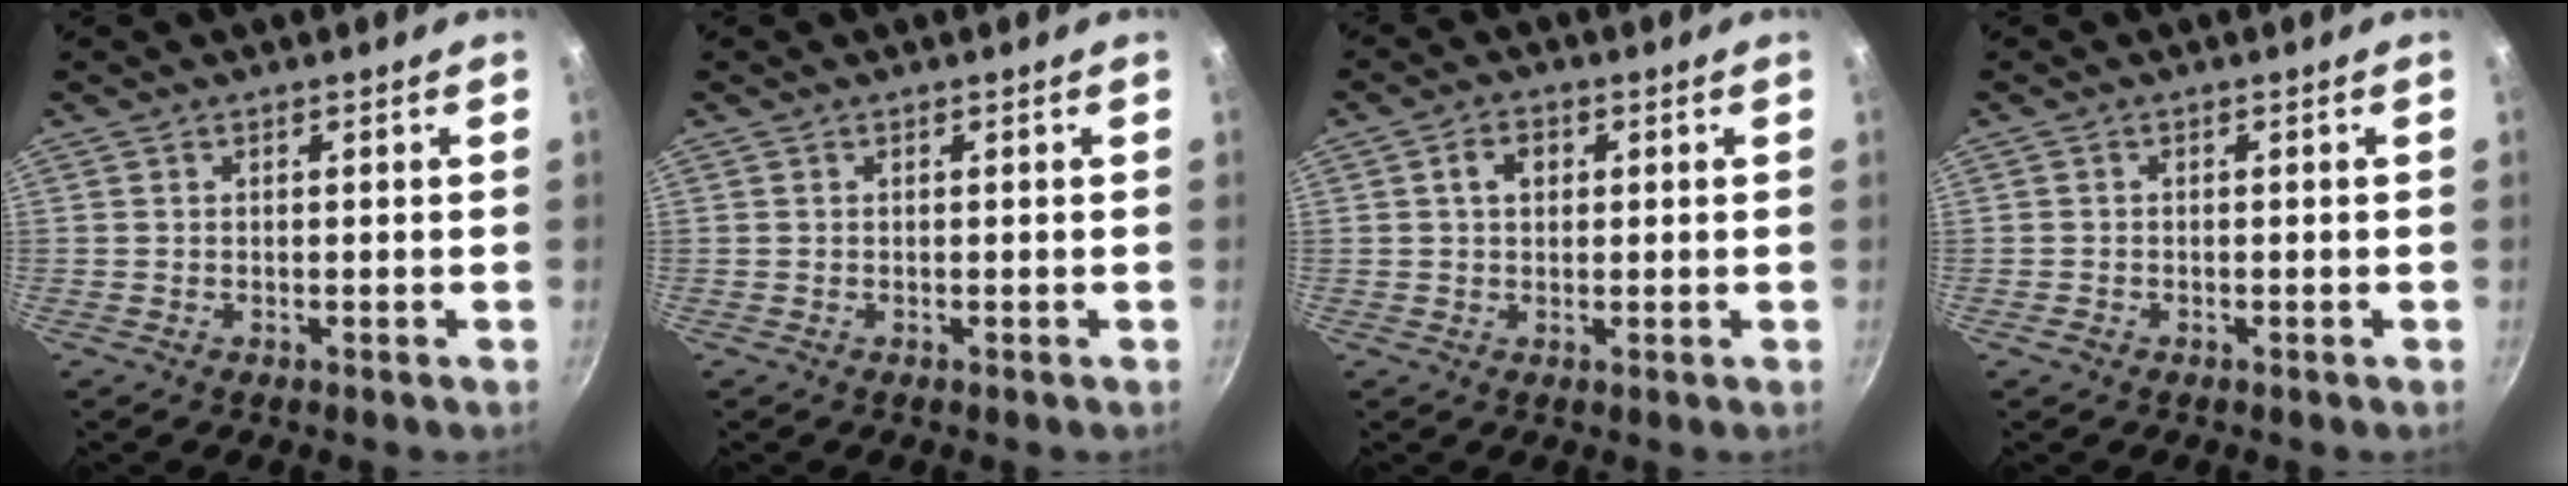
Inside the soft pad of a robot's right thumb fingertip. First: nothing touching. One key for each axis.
{"total": 0.0}
{"total": 4.5, "fx": 1.1, "fy": 3.3, "fz": 2.8, "tx": -0.030, "ty": 0.007, "tz": 0.013}
{"total": 1.1, "fx": -0.7, "fy": 0.8, "fz": 0.4, "tx": -0.006, "ty": 0.003, "tz": -0.011}